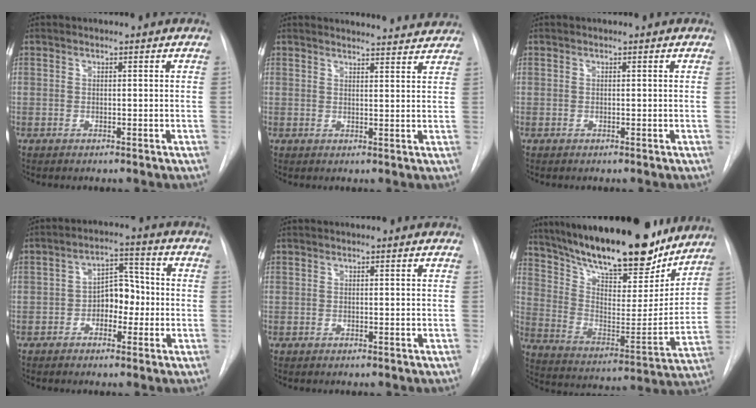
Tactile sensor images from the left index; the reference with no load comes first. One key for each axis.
{"total": 10.3, "fx": 10.0, "fy": 1.4, "fz": 1.6, "tx": -0.006, "ty": -0.008, "tz": 0.098}
{"total": 0.0}
{"total": 6.0, "fx": -2.0, "fy": 3.7, "fz": 4.3, "tx": -0.061, "ty": 0.018, "tz": -0.038}
{"total": 0.0}
{"total": 25.9, "fx": 21.4, "fy": 7.0, "fz": 12.8, "tx": -0.220, "ty": -0.016, "tz": 0.319}